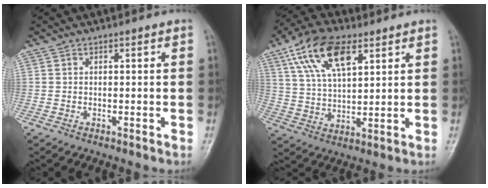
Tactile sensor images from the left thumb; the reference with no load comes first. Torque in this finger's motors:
{"motor_torque": [0.44, 0.42, 1.33, -0.80, 0.14]}